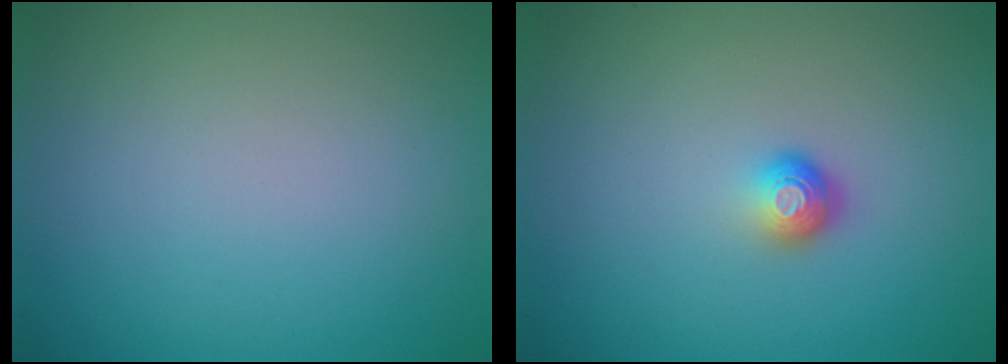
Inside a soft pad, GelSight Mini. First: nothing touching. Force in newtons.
{"total": 1.8, "press": 1.1, "slide": 1.4}